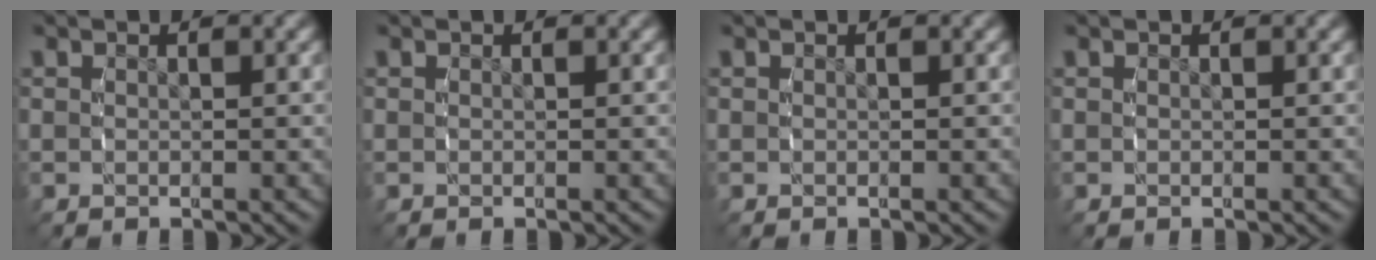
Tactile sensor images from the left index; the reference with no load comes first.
{"total": 0.0}
{"total": 0.0}
{"total": 0.0}